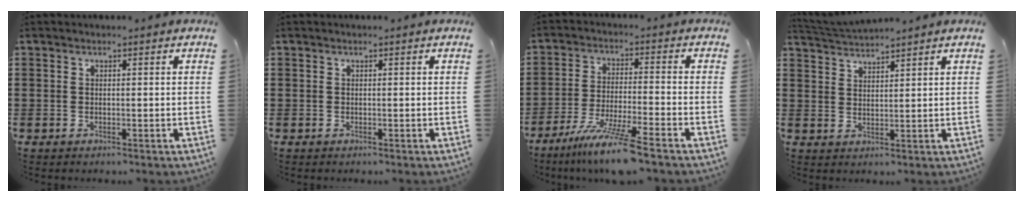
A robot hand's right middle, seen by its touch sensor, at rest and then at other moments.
{"total": 0.0}
{"total": 8.6, "force": [-6.9, -0.4, 5.1], "torque": [-0.103, -0.019, -0.132]}
{"total": 2.9, "force": [2.9, -0.1, 0.2], "torque": [-0.012, -0.006, 0.055]}